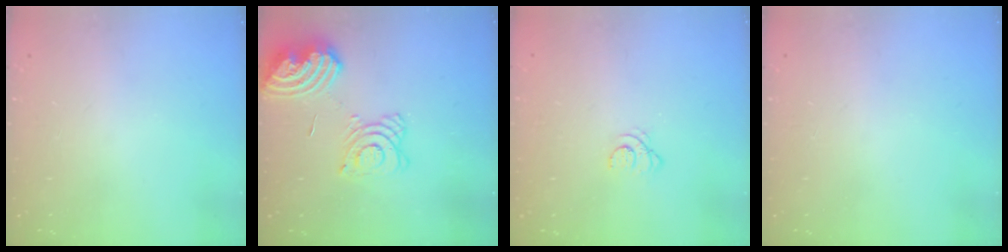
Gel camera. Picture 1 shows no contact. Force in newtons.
{"total": 14.4, "press": 14.3, "slide": 1.5}
{"total": 2.0, "press": 2.0, "slide": 0.2}
{"total": 0.0}